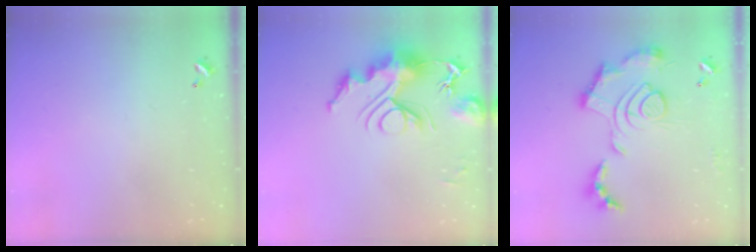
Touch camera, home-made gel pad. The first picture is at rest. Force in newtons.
{"total": 13.8, "press": 13.7, "slide": 0.8}
{"total": 2.4, "press": 1.9, "slide": 1.5}